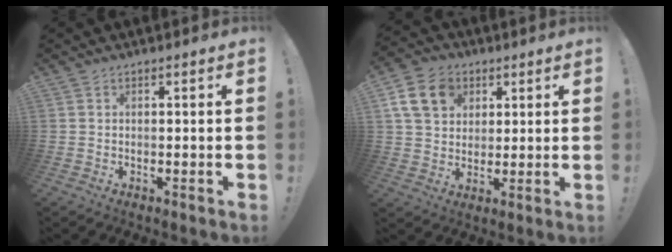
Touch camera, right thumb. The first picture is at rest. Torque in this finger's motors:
{"motor_torque": [1.03, 1.66, 0.26, -0.16, 0.13]}